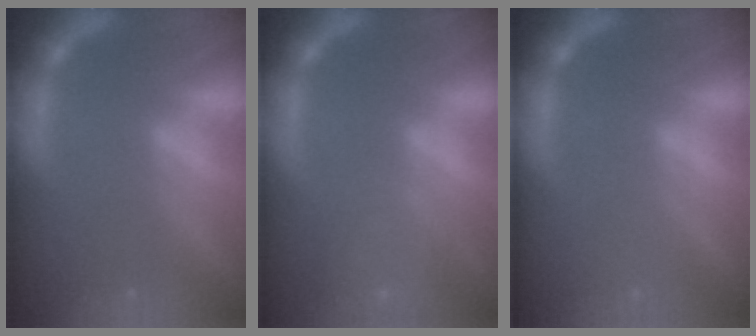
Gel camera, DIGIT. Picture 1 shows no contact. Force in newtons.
{"total": 6.1}
{"total": 1.4}